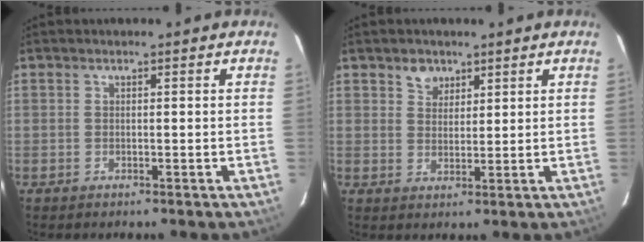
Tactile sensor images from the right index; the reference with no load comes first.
{"total": 3.5, "force": [2.3, 2.5, 0.9], "torque": [-0.007, 0.007, 0.040]}